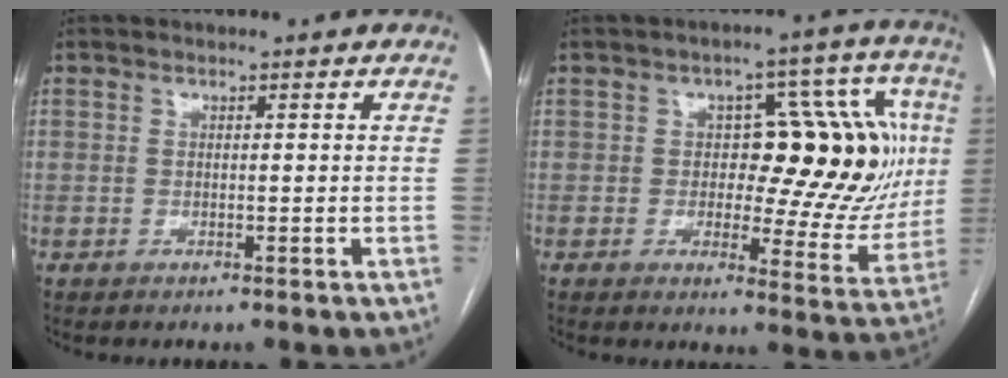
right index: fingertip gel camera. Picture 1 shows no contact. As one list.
[{"total": 16.8, "force": [2.0, 7.6, 14.9], "torque": [-0.169, 0.032, 0.032]}]